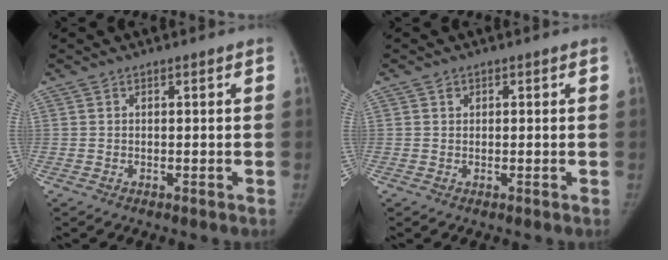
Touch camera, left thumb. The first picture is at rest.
{"total": 0.9, "force": [0.3, 0.8, 0.2], "torque": [0.003, 0.001, 0.004]}